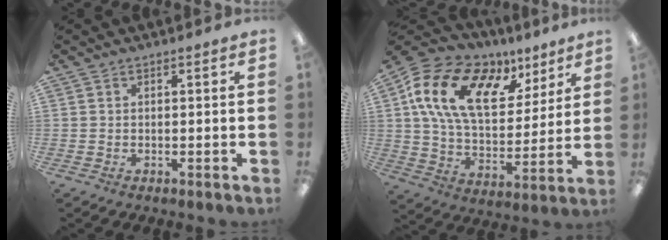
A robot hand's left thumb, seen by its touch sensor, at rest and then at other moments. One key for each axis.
{"total": 20.6, "fx": 9.5, "fy": 11.8, "fz": 14.0, "tx": -0.266, "ty": -0.027, "tz": 0.168}